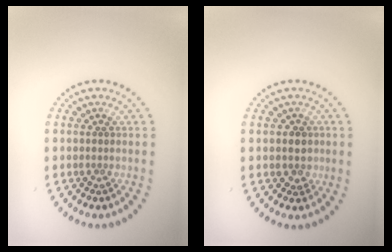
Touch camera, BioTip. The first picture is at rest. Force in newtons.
{"total": 1.5, "press": 1.3, "slide": 0.8}